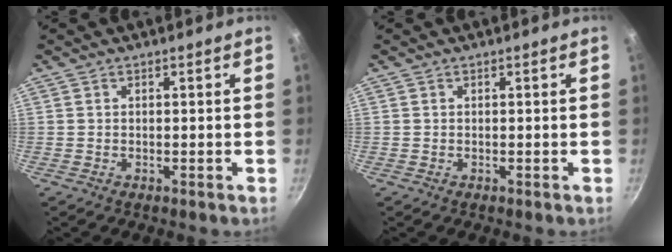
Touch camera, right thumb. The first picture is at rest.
{"total": 0.0}